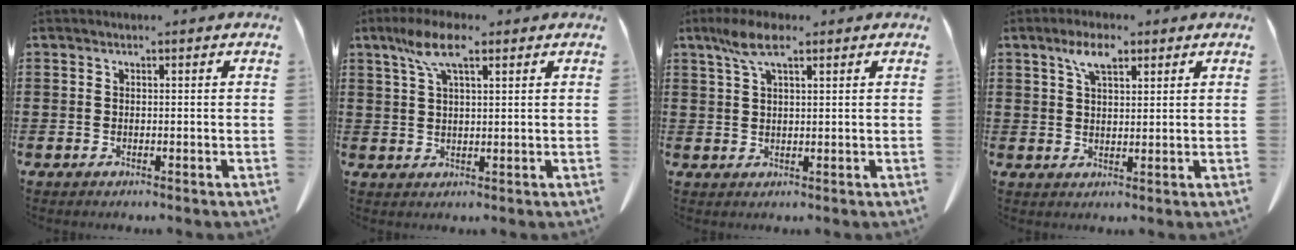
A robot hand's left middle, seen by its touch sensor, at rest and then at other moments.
{"total": 7.0, "force": [3.7, 1.9, 5.6], "torque": [-0.117, 0.010, 0.065]}
{"total": 5.7, "force": [3.0, 1.6, 4.6], "torque": [-0.096, 0.007, 0.053]}
{"total": 5.0, "force": [2.8, 1.8, 3.7], "torque": [-0.081, 0.008, 0.050]}